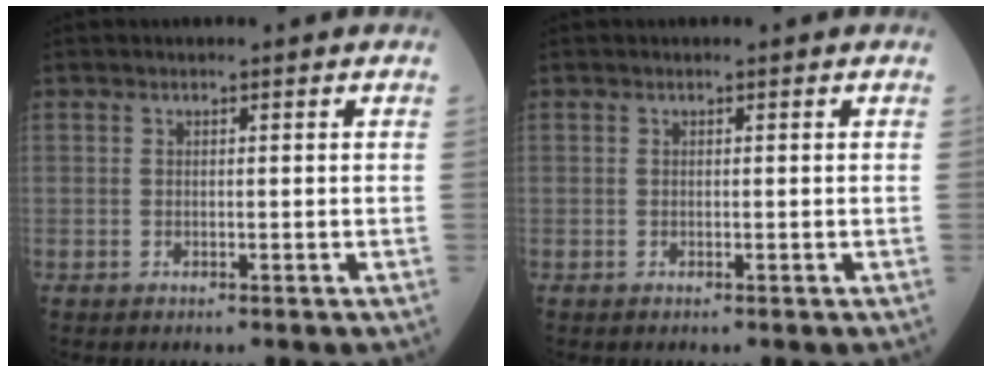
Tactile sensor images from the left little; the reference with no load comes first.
{"total": 0.0}